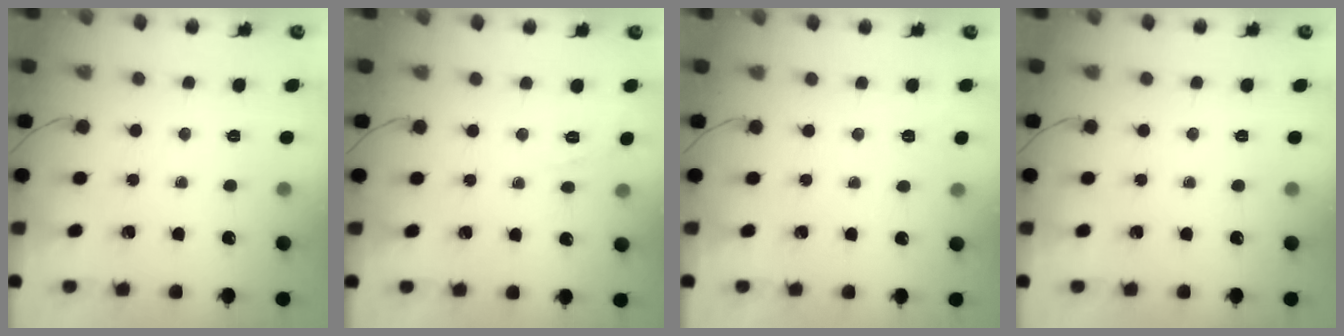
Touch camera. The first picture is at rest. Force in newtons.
{"total": 1.9, "press": 0.5, "slide": 1.8}
{"total": 4.1, "press": 3.7, "slide": 1.8}
{"total": 0.0}